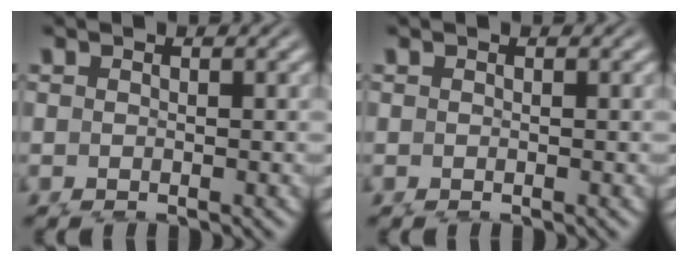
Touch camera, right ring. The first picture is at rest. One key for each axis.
{"total": 0.0}